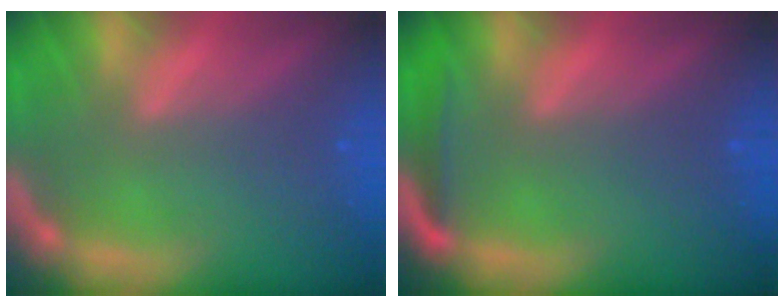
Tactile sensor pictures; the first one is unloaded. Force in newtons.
{"total": 1.9}